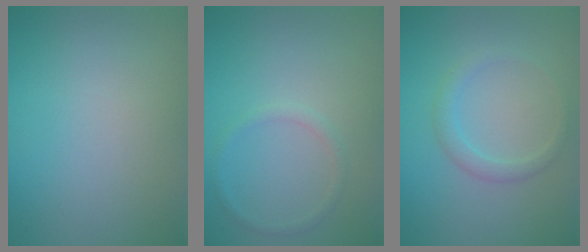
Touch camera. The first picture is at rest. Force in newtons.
{"total": 1.0, "press": 0.9, "slide": 0.2}
{"total": 1.6, "press": 1.6, "slide": 0.1}